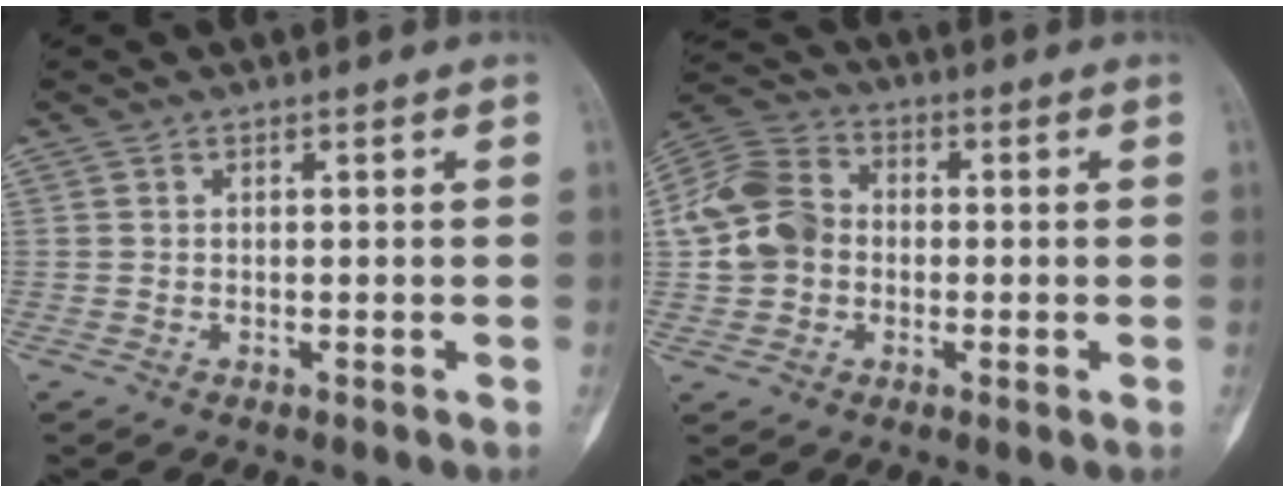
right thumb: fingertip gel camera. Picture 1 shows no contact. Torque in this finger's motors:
{"motor_torque": [0.72, 1.47, 0.24, 0.20, 0.13]}